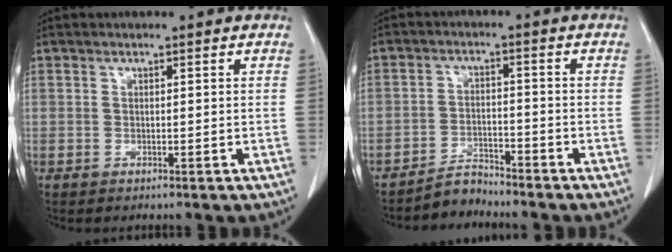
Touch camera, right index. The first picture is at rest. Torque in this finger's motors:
{"motor_torque": [-0.12, -0.09, -0.19, -0.09]}